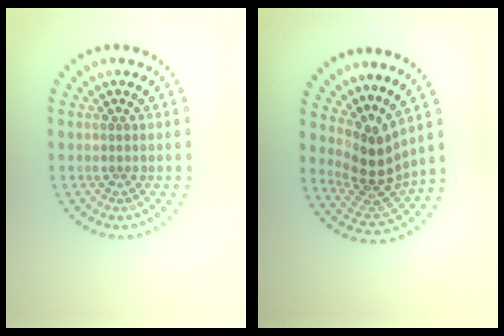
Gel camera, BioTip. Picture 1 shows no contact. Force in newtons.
{"total": 3.8, "press": 2.7, "slide": 2.7}